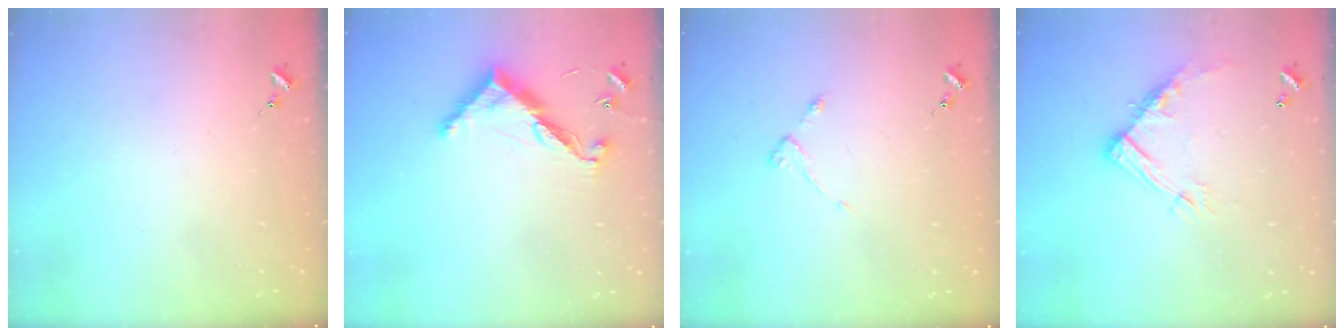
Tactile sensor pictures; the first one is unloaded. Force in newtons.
{"total": 10.9, "press": 10.9, "slide": 0.4}
{"total": 2.8, "press": 2.7, "slide": 0.5}
{"total": 13.2, "press": 13.1, "slide": 0.8}